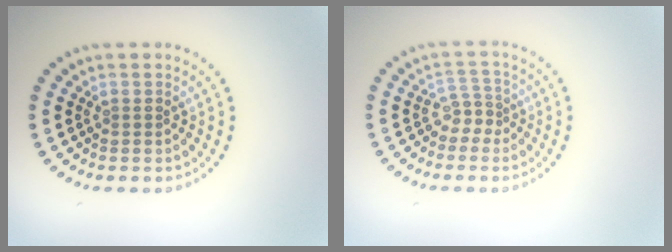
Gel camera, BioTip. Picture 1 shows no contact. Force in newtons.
{"total": 1.8, "press": 1.3, "slide": 1.3}